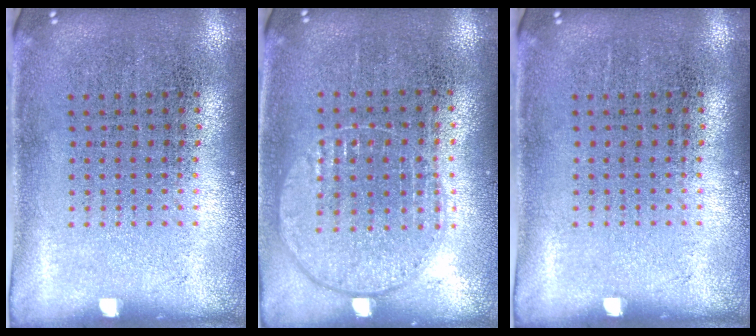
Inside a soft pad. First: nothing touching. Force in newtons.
{"total": 1.0, "press": 0.9, "slide": 0.3}
{"total": 0.0}